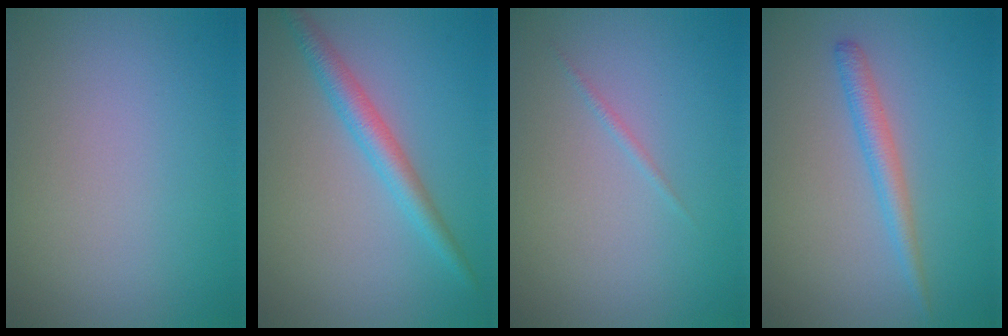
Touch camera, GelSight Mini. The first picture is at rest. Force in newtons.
{"total": 3.1, "press": 3.1, "slide": 0.0}
{"total": 0.5, "press": 0.5, "slide": 0.1}
{"total": 2.2, "press": 2.2, "slide": 0.2}